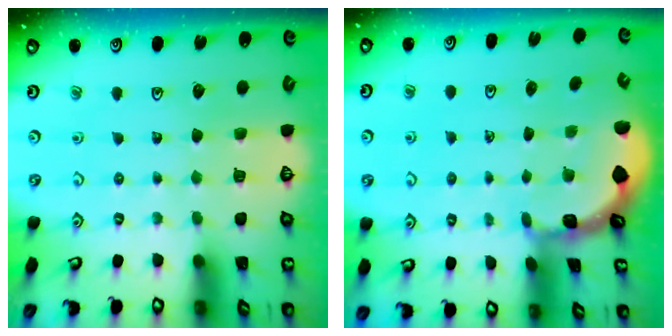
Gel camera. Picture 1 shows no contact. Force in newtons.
{"total": 1.5, "press": 1.5, "slide": 0.1}